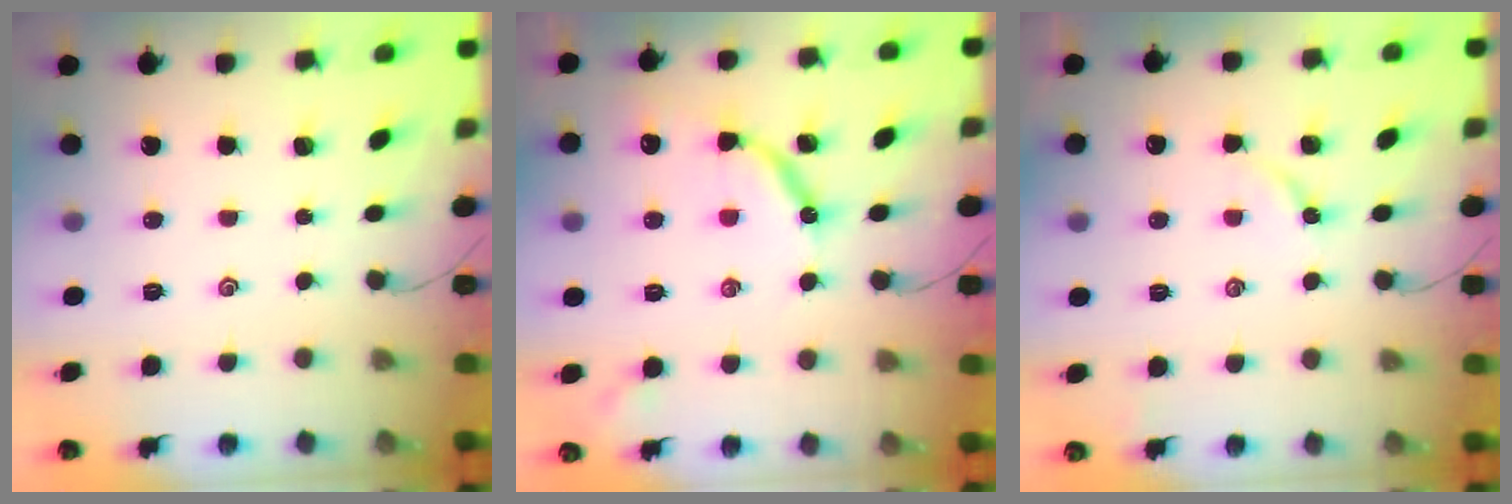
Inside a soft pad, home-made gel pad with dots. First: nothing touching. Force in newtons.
{"total": 10.1, "press": 10.0, "slide": 1.3}
{"total": 4.1, "press": 4.1, "slide": 0.7}